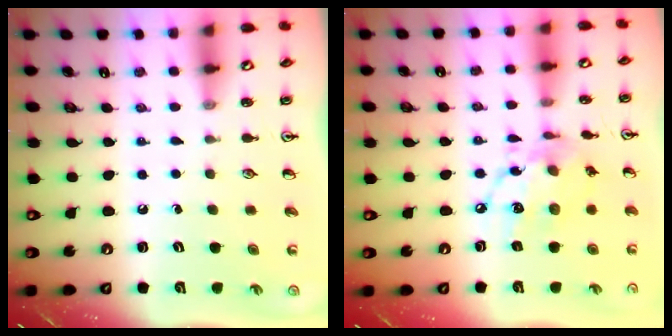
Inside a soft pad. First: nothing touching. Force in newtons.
{"total": 14.0, "press": 14.0, "slide": 0.8}